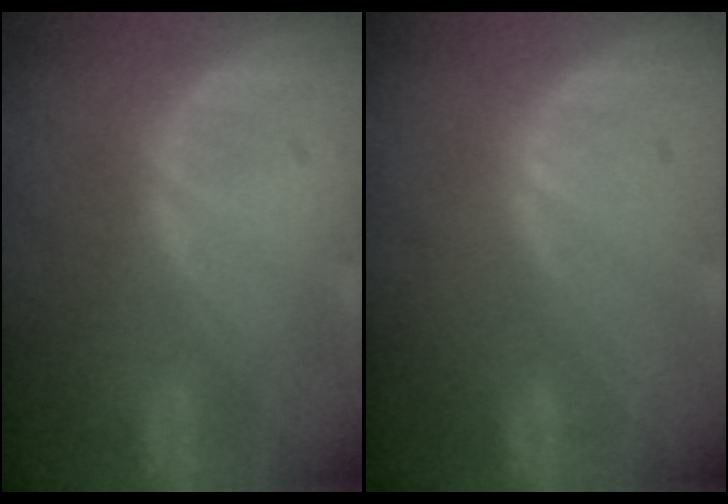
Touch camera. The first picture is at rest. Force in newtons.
{"total": 0.0}